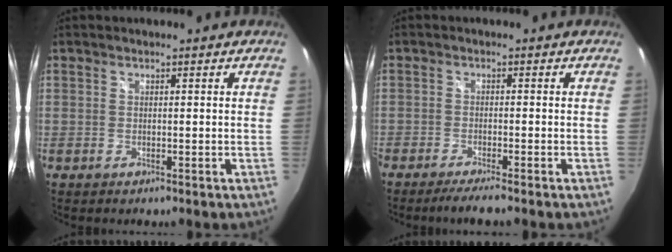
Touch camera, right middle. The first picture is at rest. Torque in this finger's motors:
{"motor_torque": [1.17, -0.97, 0.31, 0.21]}